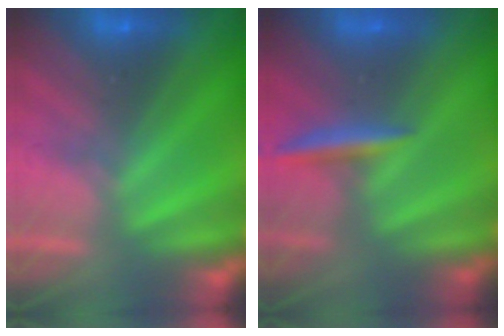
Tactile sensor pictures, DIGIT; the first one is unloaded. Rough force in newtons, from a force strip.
{"total": 3.3}